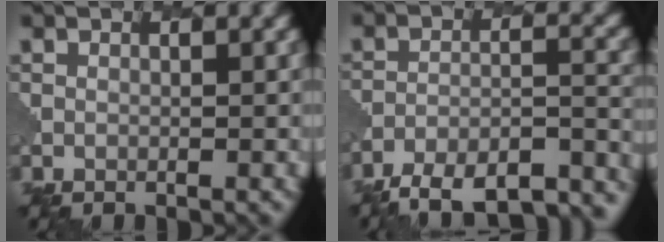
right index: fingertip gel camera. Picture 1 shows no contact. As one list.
[{"total": 15.5, "force": [-14.4, 3.8, 4.3], "torque": [-0.037, 0.005, -0.187]}]